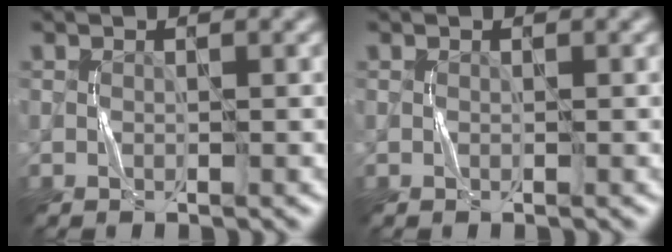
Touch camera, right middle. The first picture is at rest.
{"total": 0.0}